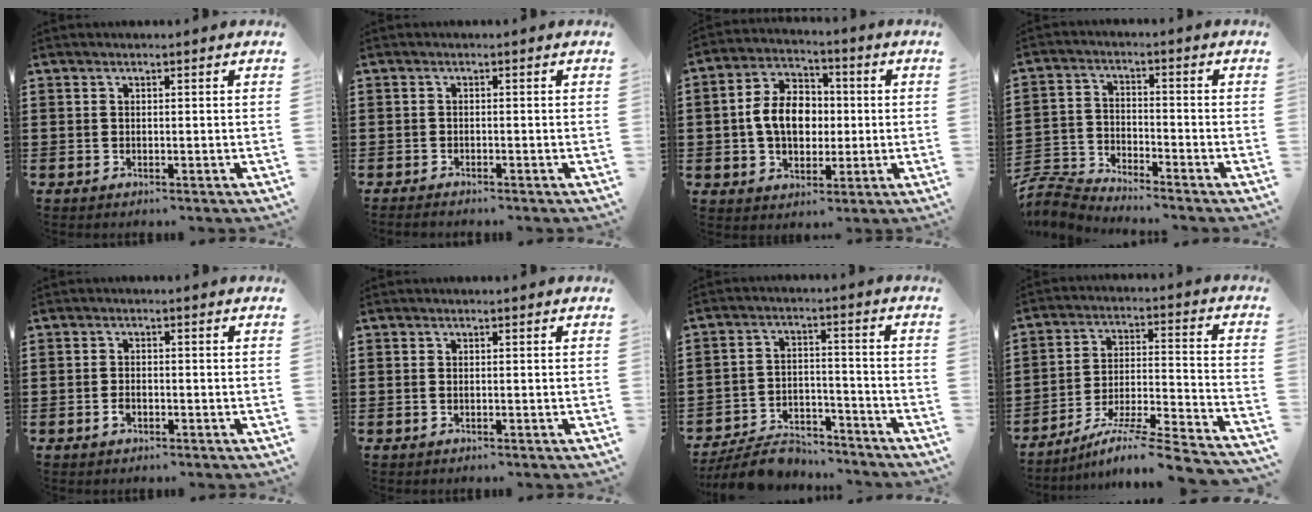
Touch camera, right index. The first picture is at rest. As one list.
[{"total": 0.9, "force": [-0.9, 0.0, 0.0], "torque": [-0.003, 0.000, -0.019]}, {"total": 8.6, "force": [-0.3, 6.2, 6.0], "torque": [-0.128, 0.014, -0.010]}, {"total": 4.9, "force": [-4.9, 0.6, 0.5], "torque": [-0.038, -0.007, -0.107]}, {"total": 1.7, "force": [-0.8, 0.9, 1.2], "torque": [-0.031, -0.004, -0.018]}, {"total": 0.5, "force": [-0.1, 0.2, 0.5], "torque": [-0.011, -0.001, -0.002]}, {"total": 7.7, "force": [-7.2, 1.8, 2.1], "torque": [-0.042, 0.019, -0.138]}, {"total": 8.8, "force": [-7.5, -0.1, 4.7], "torque": [-0.078, -0.004, -0.151]}]